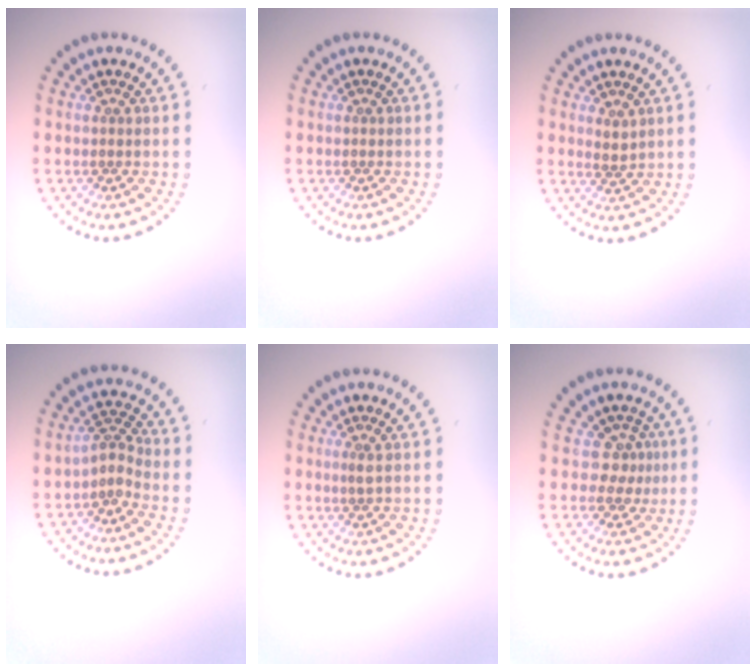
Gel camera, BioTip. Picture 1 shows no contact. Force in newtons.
{"total": 0.0}
{"total": 1.2, "press": 1.0, "slide": 0.7}
{"total": 2.0, "press": 1.4, "slide": 1.5}
{"total": 0.9, "press": 0.6, "slide": 0.7}
{"total": 2.2, "press": 1.5, "slide": 1.6}